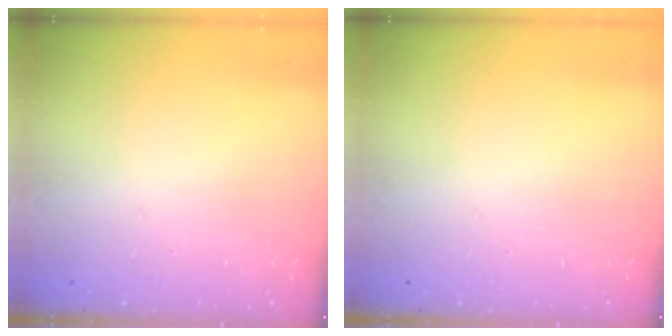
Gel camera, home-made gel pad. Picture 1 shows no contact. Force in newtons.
{"total": 0.0}